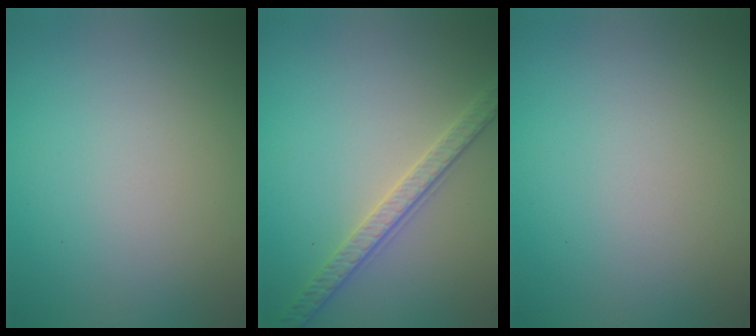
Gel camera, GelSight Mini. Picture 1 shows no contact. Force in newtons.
{"total": 3.4, "press": 3.0, "slide": 1.7}
{"total": 0.0}